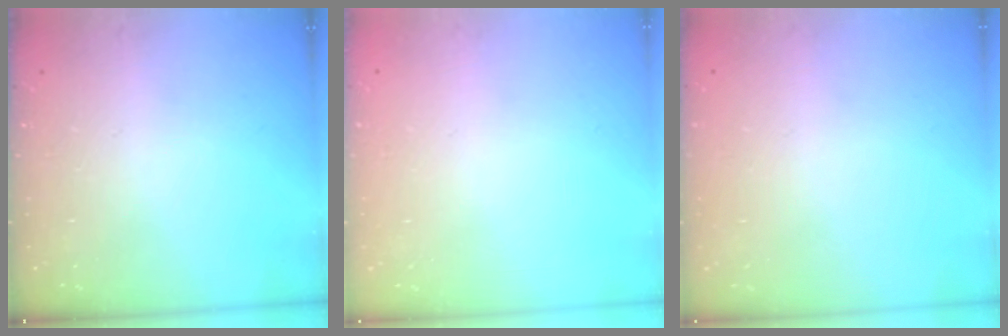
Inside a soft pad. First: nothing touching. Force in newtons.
{"total": 0.0}
{"total": 0.0}